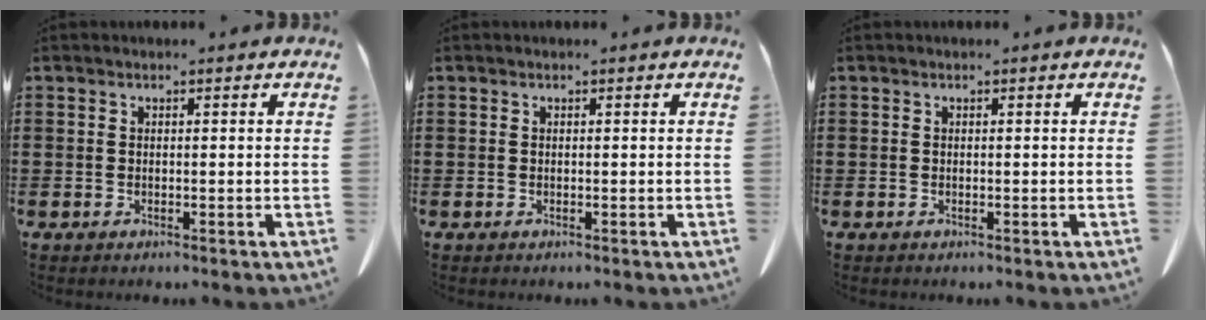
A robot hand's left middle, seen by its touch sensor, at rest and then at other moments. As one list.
[{"total": 0.0}, {"total": 0.0}]